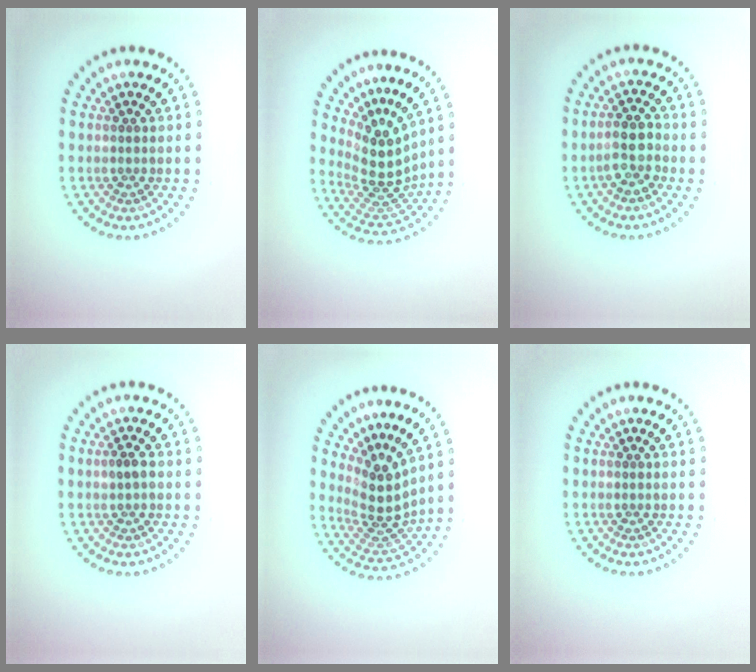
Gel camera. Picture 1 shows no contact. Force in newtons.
{"total": 4.5, "press": 3.2, "slide": 3.1}
{"total": 2.6, "press": 2.4, "slide": 1.1}
{"total": 1.4, "press": 1.4, "slide": 0.1}
{"total": 3.8, "press": 2.7, "slide": 2.7}
{"total": 0.0}